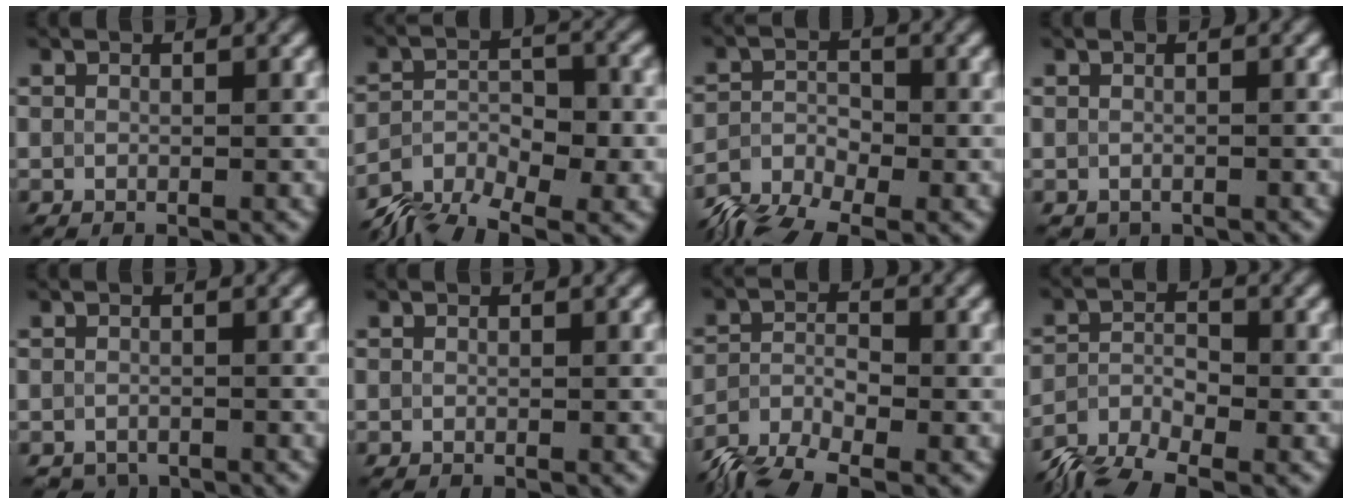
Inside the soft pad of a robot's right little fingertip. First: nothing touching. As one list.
[{"total": 9.4, "force": [-8.1, 3.1, 3.6], "torque": [-0.052, -0.001, -0.116]}, {"total": 9.2, "force": [-8.4, 3.1, 2.4], "torque": [-0.033, -0.022, -0.133]}, {"total": 0.7, "force": [-0.6, 0.2, -0.3], "torque": [0.006, -0.001, -0.015]}, {"total": 1.6, "force": [-1.3, 0.7, -0.4], "torque": [0.009, 0.002, -0.038]}, {"total": 0.0}, {"total": 7.0, "force": [-6.7, 0.9, 1.9], "torque": [-0.030, -0.016, -0.108]}, {"total": 7.9, "force": [-7.5, 1.7, 2.0], "torque": [-0.023, -0.018, -0.114]}]